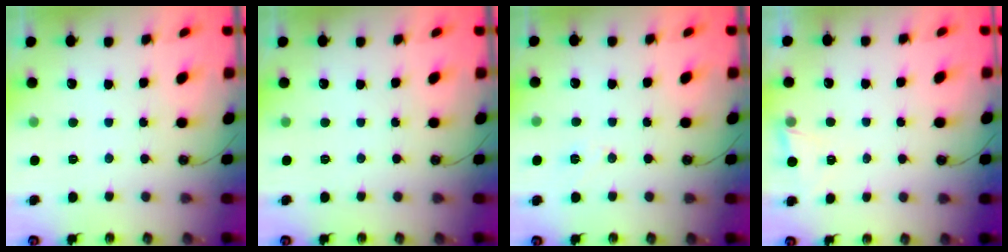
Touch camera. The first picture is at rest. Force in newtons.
{"total": 0.0}
{"total": 6.1, "press": 4.9, "slide": 3.6}
{"total": 2.8, "press": 2.3, "slide": 1.6}